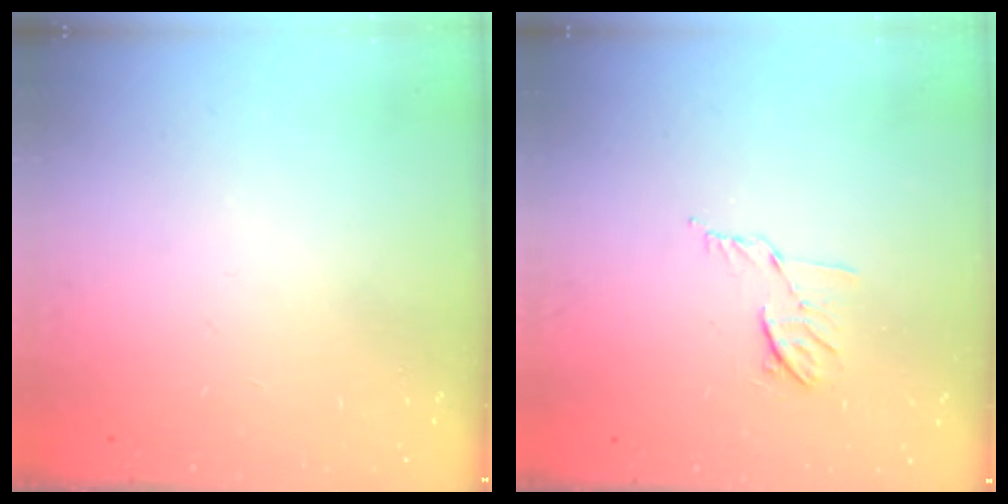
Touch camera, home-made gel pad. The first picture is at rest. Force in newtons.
{"total": 6.5, "press": 6.4, "slide": 1.0}